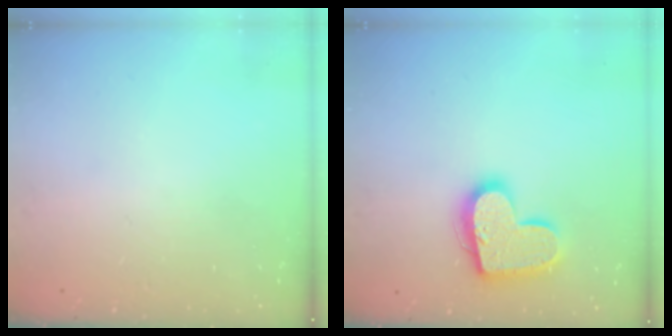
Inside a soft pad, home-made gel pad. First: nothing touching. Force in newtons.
{"total": 16.4, "press": 16.4, "slide": 1.0}